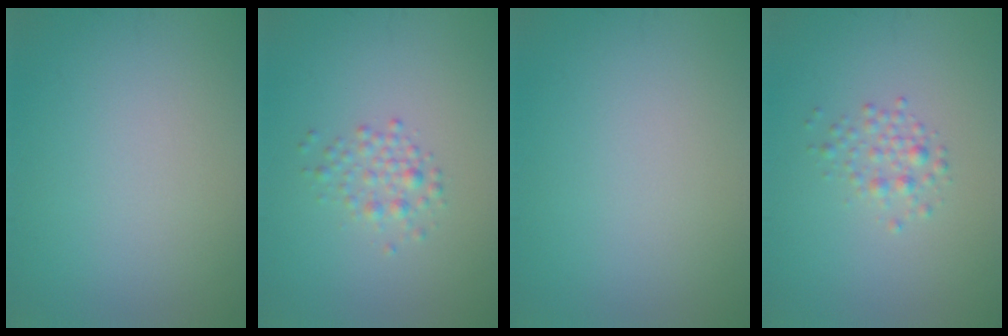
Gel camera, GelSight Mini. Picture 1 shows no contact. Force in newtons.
{"total": 1.7, "press": 1.7, "slide": 0.0}
{"total": 0.0}
{"total": 1.6, "press": 1.6, "slide": 0.0}